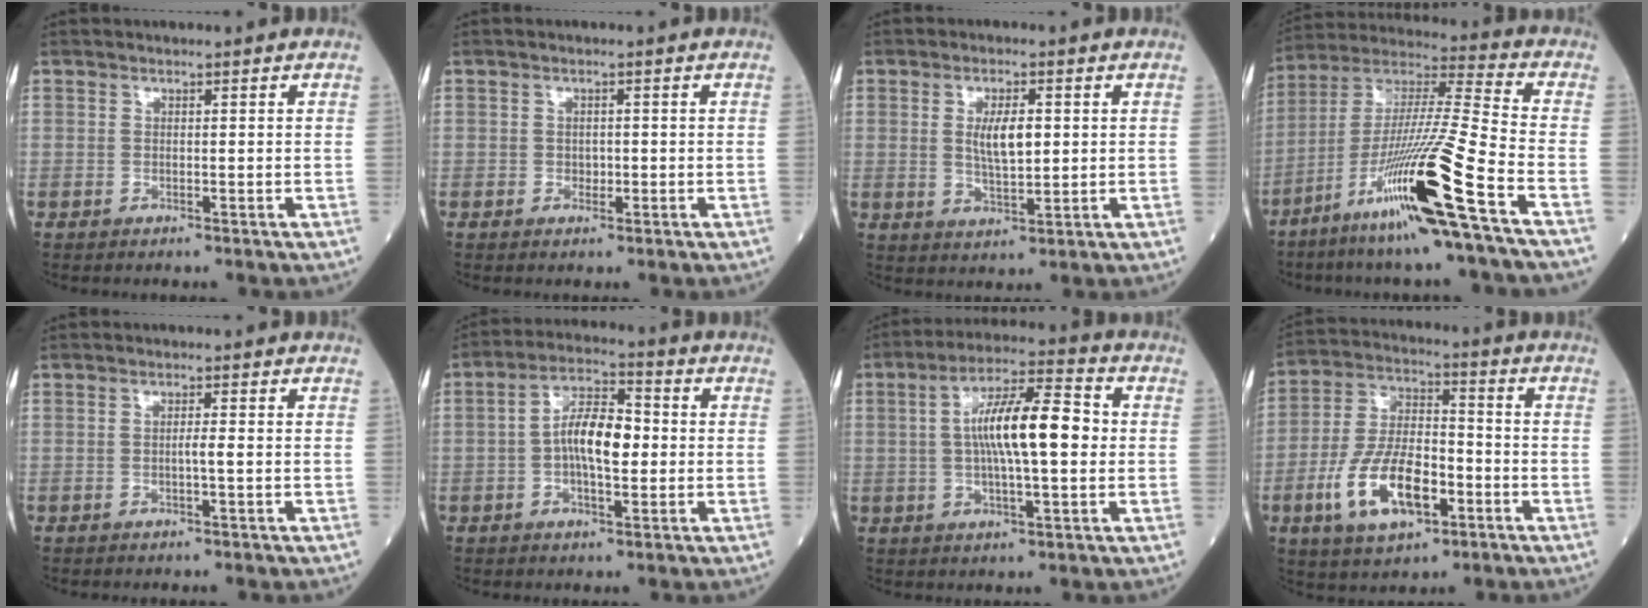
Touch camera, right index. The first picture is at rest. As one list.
[{"total": 1.2, "force": [-0.3, 1.0, 0.6], "torque": [-0.004, 0.002, -0.003]}, {"total": 5.4, "force": [0.9, 1.6, 5.0], "torque": [-0.093, -0.001, 0.021]}, {"total": 19.9, "force": [-9.6, -1.4, 17.3], "torque": [-0.346, -0.040, -0.185]}, {"total": 1.2, "force": [-0.3, -0.2, 1.2], "torque": [-0.019, 0.001, -0.007]}, {"total": 8.6, "force": [-0.4, 3.0, 8.0], "torque": [-0.155, 0.015, -0.011]}, {"total": 12.4, "force": [0.8, 2.5, 12.1], "torque": [-0.213, 0.023, 0.008]}, {"total": 13.5, "force": [-5.2, 5.8, 11.1], "torque": [-0.226, 0.005, -0.091]}]